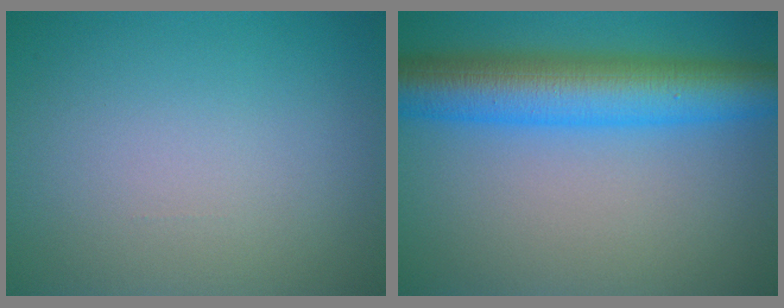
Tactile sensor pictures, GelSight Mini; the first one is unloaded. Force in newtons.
{"total": 9.2, "press": 9.2, "slide": 0.1}